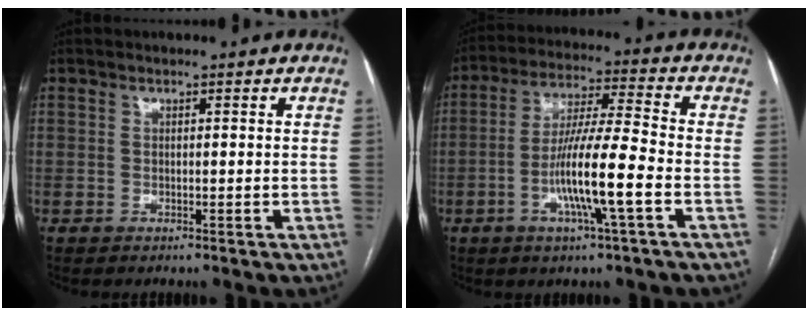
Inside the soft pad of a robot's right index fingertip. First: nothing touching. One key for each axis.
{"total": 11.4, "fx": -3.5, "fy": 0.0, "fz": 10.8, "tx": -0.203, "ty": -0.003, "tz": -0.068}